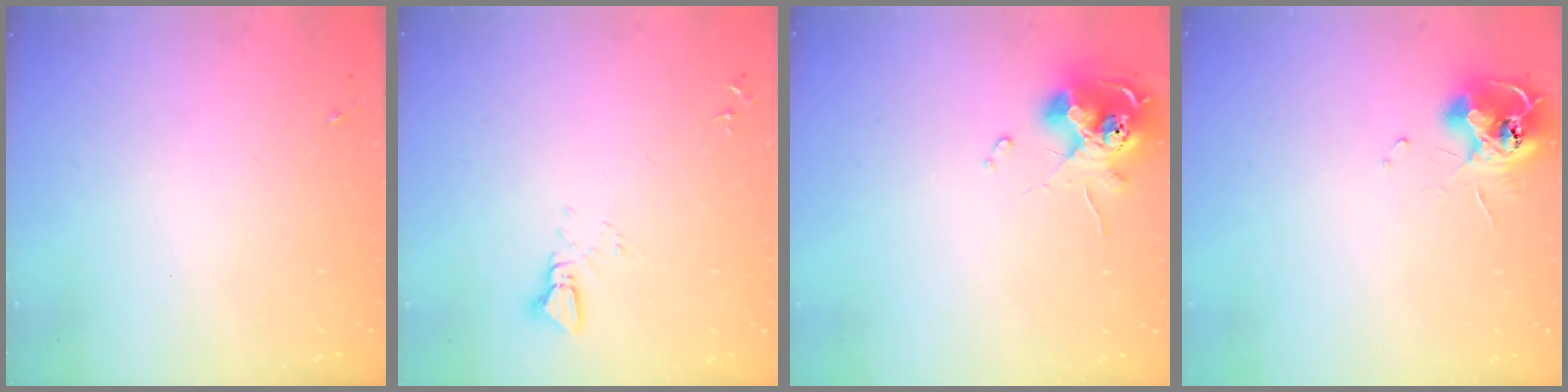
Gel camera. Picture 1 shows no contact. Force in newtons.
{"total": 2.5, "press": 2.5, "slide": 0.1}
{"total": 13.5, "press": 13.4, "slide": 1.2}
{"total": 12.0, "press": 11.9, "slide": 1.2}